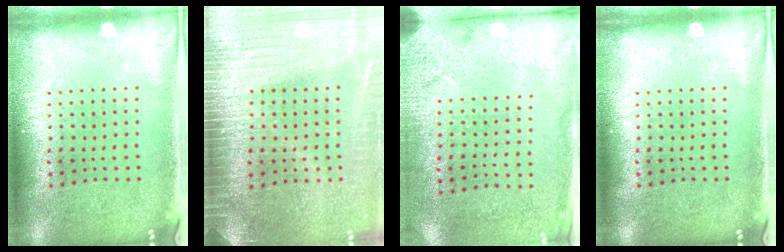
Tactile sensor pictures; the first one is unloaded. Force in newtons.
{"total": 3.6, "press": 3.2, "slide": 1.6}
{"total": 2.7, "press": 2.2, "slide": 1.5}
{"total": 0.0}